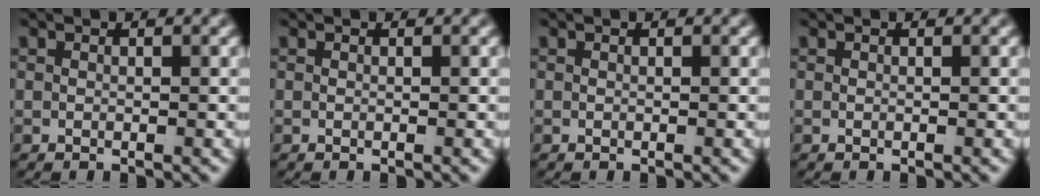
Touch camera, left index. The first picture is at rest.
{"total": 0.0}
{"total": 0.0}
{"total": 0.0}